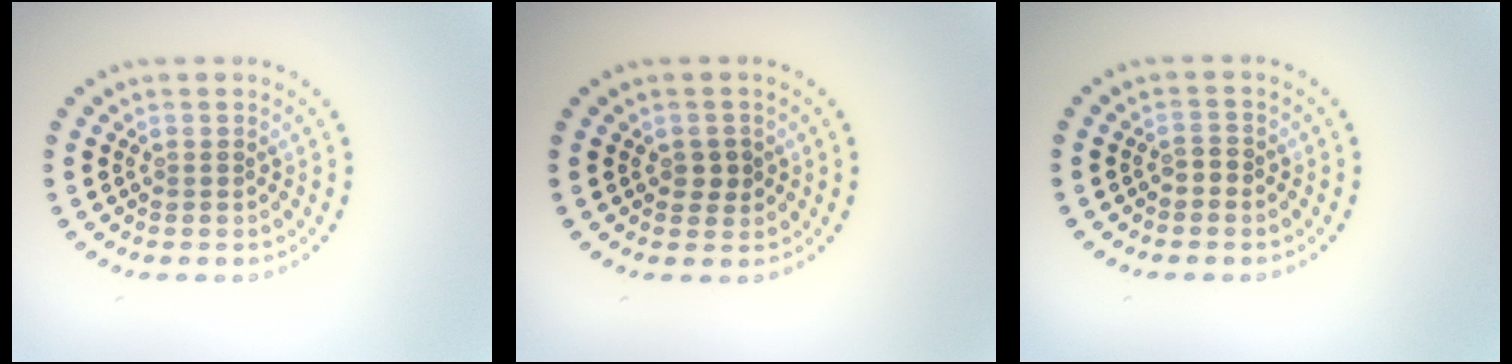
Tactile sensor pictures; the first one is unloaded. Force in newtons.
{"total": 1.5, "press": 1.4, "slide": 0.4}
{"total": 1.0, "press": 0.9, "slide": 0.5}